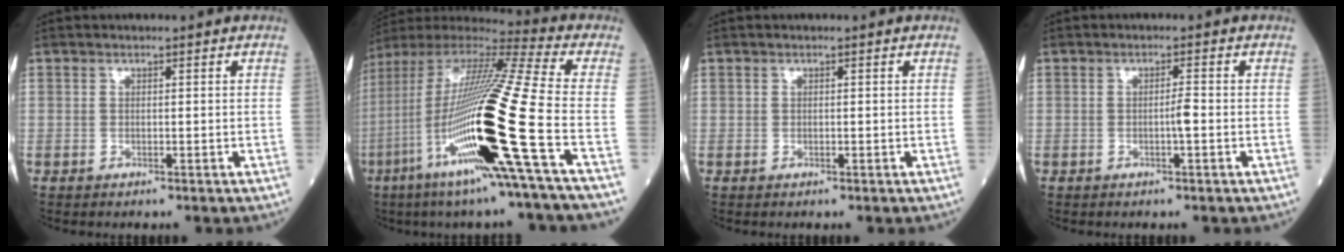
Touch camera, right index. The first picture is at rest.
{"total": 26.3, "force": [-8.0, -0.6, 25.0], "torque": [-0.490, -0.043, -0.162]}
{"total": 0.0}
{"total": 1.6, "force": [-0.5, -0.1, 1.5], "torque": [-0.026, 0.001, -0.009]}